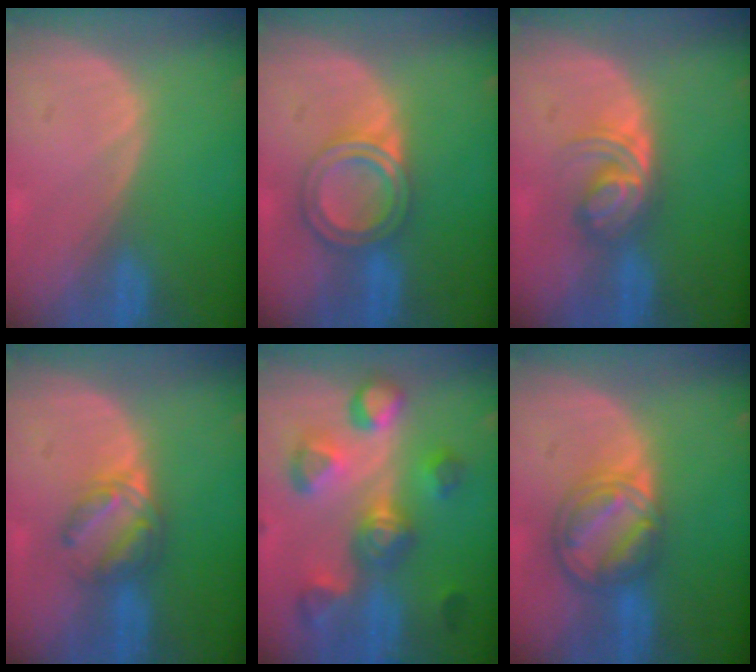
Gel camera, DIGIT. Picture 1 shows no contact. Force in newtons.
{"total": 6.1, "press": 5.5, "slide": 2.8}
{"total": 5.9, "press": 5.1, "slide": 2.8}
{"total": 6.1, "press": 5.3, "slide": 3.1}
{"total": 9.5, "press": 9.4, "slide": 1.2}
{"total": 8.4, "press": 7.1, "slide": 4.5}